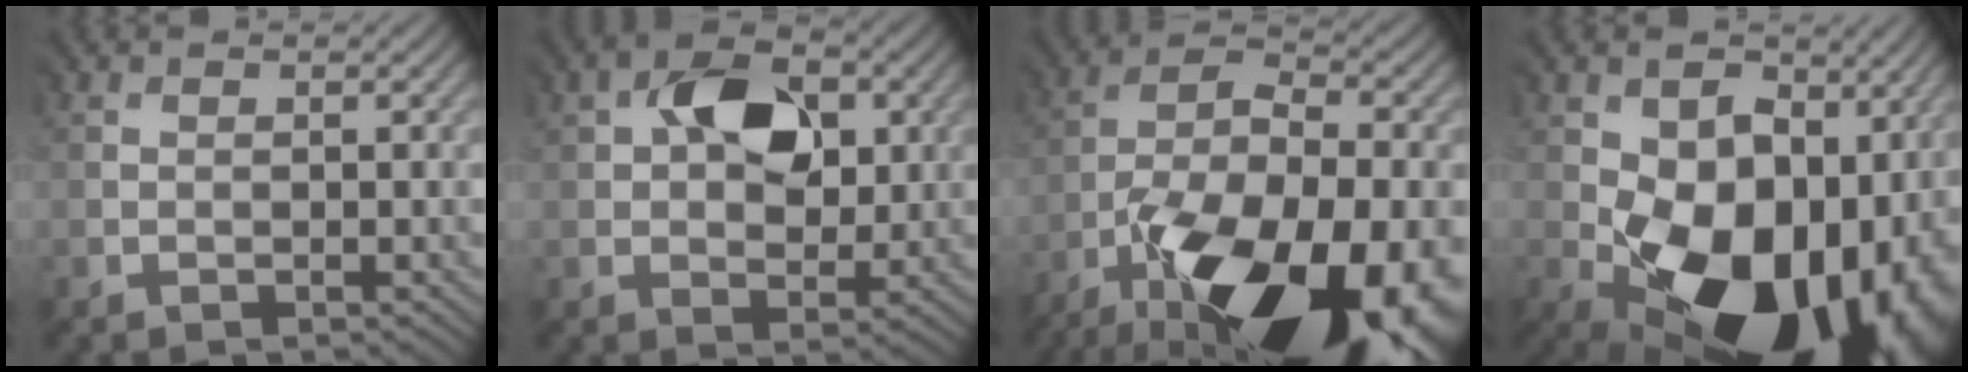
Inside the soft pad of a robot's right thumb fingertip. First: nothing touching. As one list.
[{"total": 8.8, "force": [2.1, 5.8, 6.3], "torque": [-0.105, 0.010, 0.033]}, {"total": 19.8, "force": [-10.8, 8.9, 14.0], "torque": [-0.244, -0.024, -0.168]}, {"total": 19.3, "force": [-3.5, 13.8, 13.0], "torque": [-0.189, -0.048, -0.034]}]